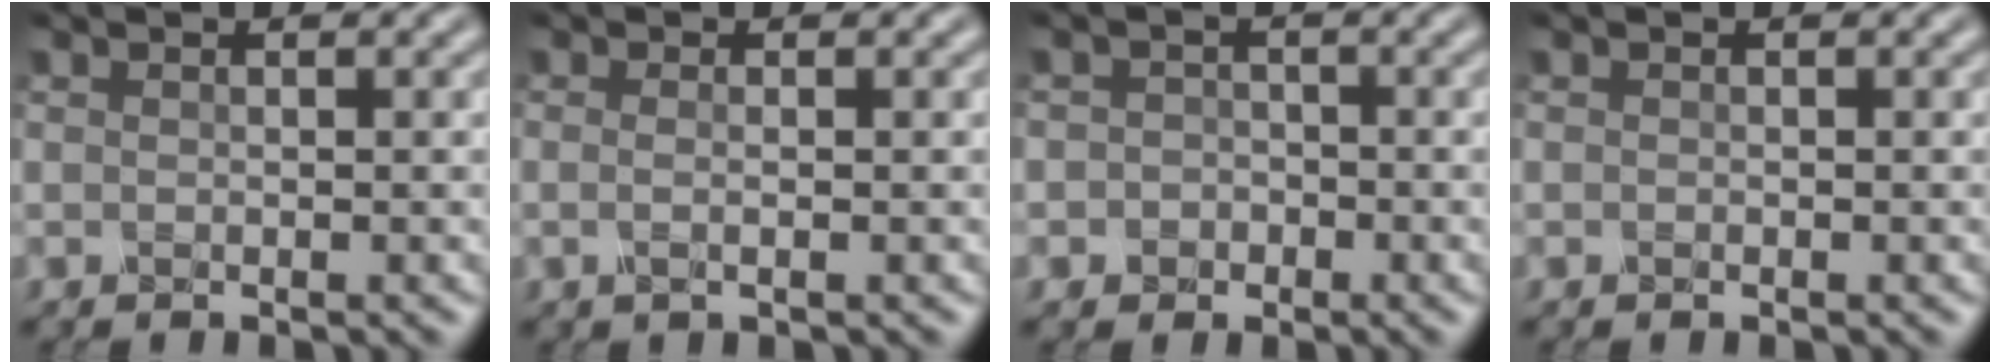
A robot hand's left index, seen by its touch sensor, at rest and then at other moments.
{"total": 1.1, "force": [-0.2, 0.4, 1.0], "torque": [-0.019, -0.004, -0.005]}
{"total": 2.0, "force": [-0.5, 1.9, 0.4], "torque": [0.016, 0.005, -0.022]}
{"total": 0.0}